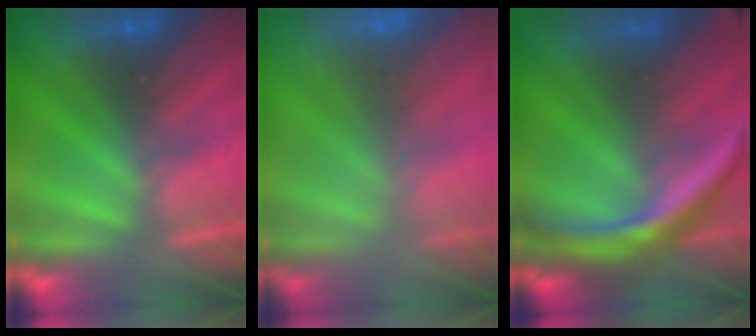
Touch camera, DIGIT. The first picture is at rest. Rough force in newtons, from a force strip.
{"total": 6.3}
{"total": 11.8}